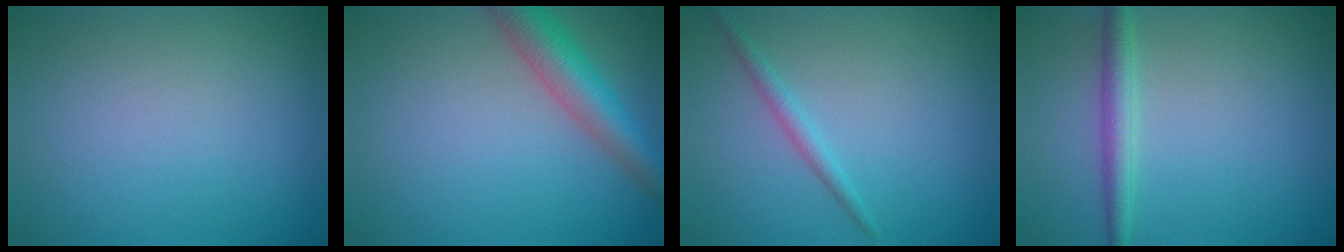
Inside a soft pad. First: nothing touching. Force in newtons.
{"total": 4.9, "press": 4.9, "slide": 0.3}
{"total": 1.5, "press": 1.5, "slide": 0.0}
{"total": 2.4, "press": 2.4, "slide": 0.0}